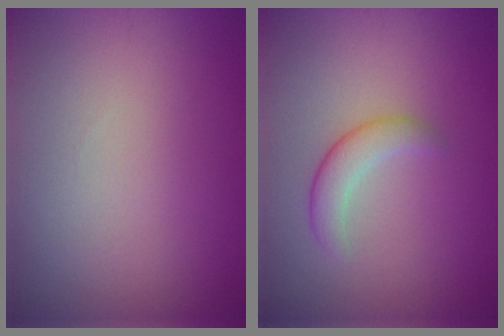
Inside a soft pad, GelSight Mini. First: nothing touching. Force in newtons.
{"total": 2.3, "press": 2.3, "slide": 0.1}